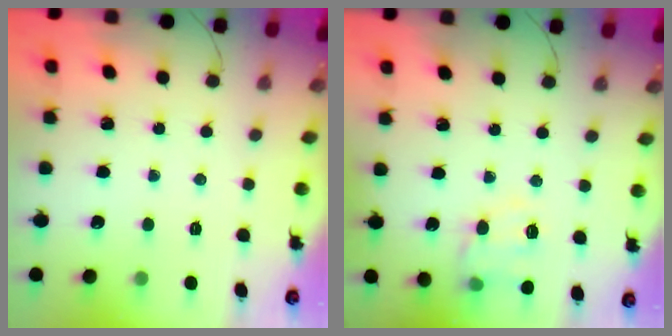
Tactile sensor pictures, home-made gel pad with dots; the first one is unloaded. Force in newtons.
{"total": 9.4, "press": 9.3, "slide": 0.6}